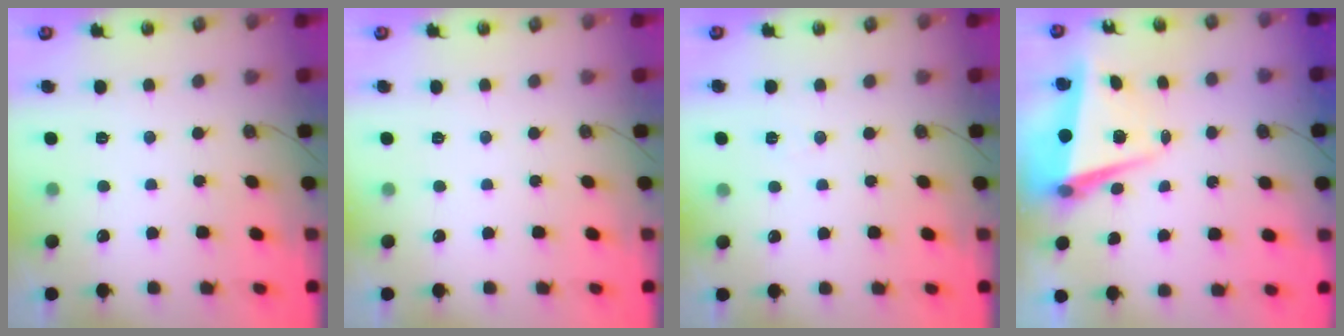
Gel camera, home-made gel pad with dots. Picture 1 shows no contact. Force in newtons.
{"total": 0.0}
{"total": 3.7, "press": 2.2, "slide": 3.0}
{"total": 6.9, "press": 6.8, "slide": 1.1}